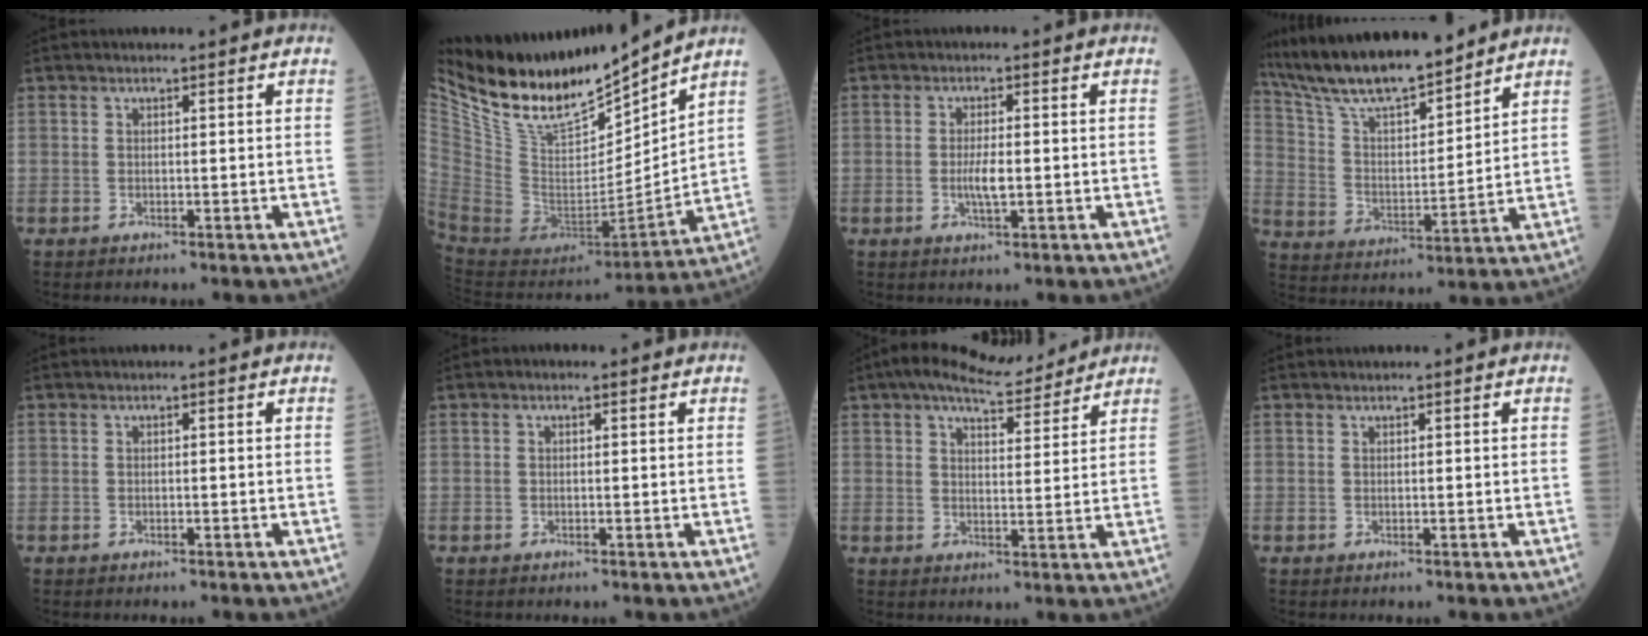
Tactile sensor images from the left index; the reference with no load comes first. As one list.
[{"total": 18.9, "force": [16.6, 3.9, 8.0], "torque": [-0.153, -0.030, 0.313]}, {"total": 3.0, "force": [-0.6, 0.6, 2.9], "torque": [-0.060, -0.006, -0.012]}, {"total": 16.7, "force": [14.5, 2.4, 7.7], "torque": [-0.146, 0.007, 0.267]}, {"total": 0.0}, {"total": 0.6, "force": [0.1, 0.4, 0.4], "torque": [-0.009, -0.001, -0.003]}, {"total": 10.2, "force": [8.8, 2.5, 4.4], "torque": [-0.068, 0.017, 0.125]}, {"total": 0.0}]